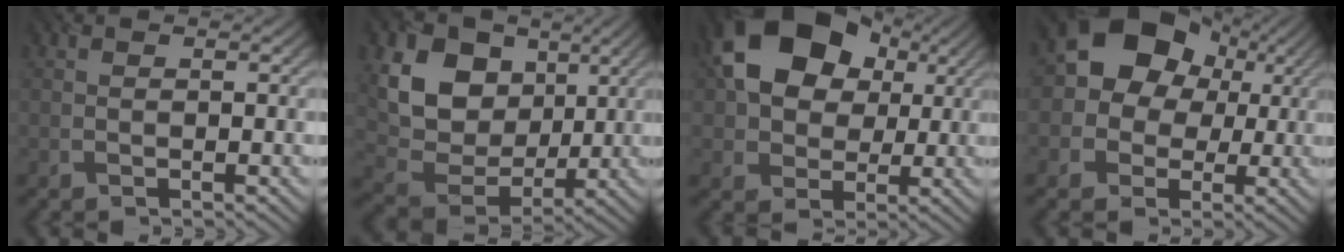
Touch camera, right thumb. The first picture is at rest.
{"total": 13.3, "force": [4.6, 10.3, 7.0], "torque": [-0.190, 0.023, 0.090]}
{"total": 14.2, "force": [4.7, 10.5, 8.4], "torque": [-0.152, 0.022, 0.074]}
{"total": 10.7, "force": [2.4, 9.2, 4.9], "torque": [-0.083, 0.010, 0.016]}